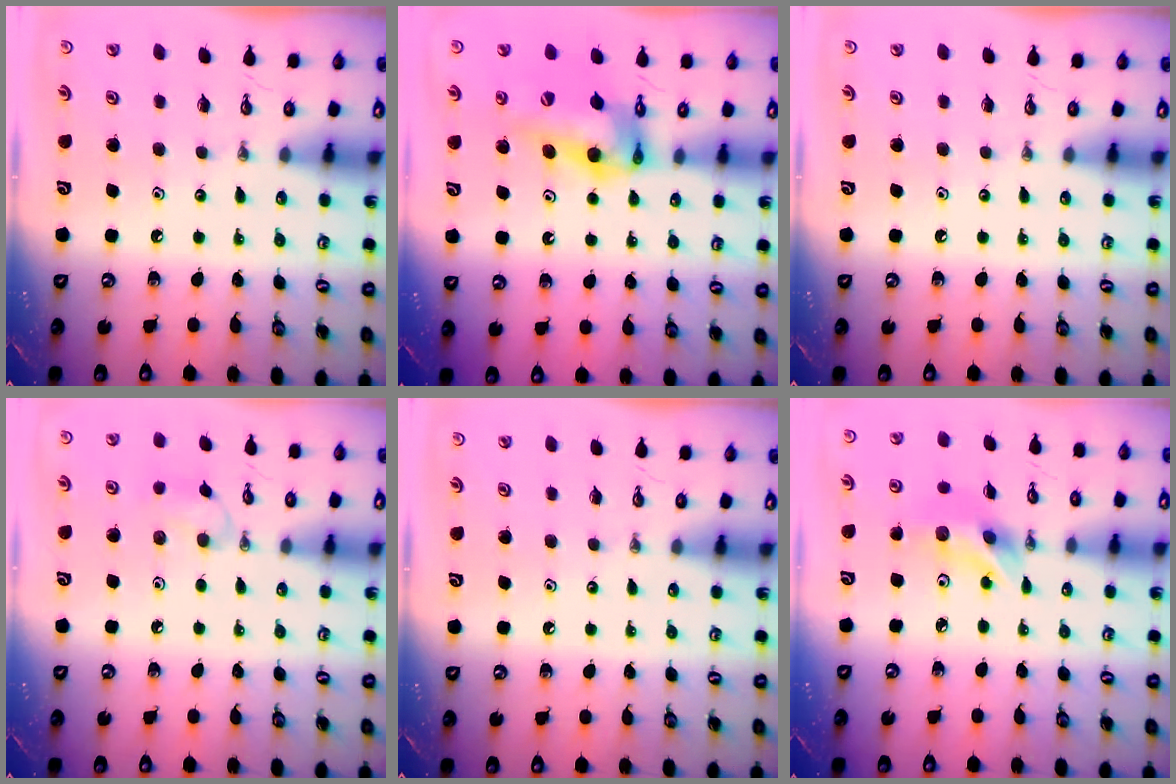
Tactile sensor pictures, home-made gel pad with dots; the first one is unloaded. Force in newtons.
{"total": 12.4, "press": 12.0, "slide": 3.1}
{"total": 0.0}
{"total": 6.7, "press": 5.9, "slide": 3.2}
{"total": 0.0}
{"total": 10.7, "press": 10.1, "slide": 3.6}